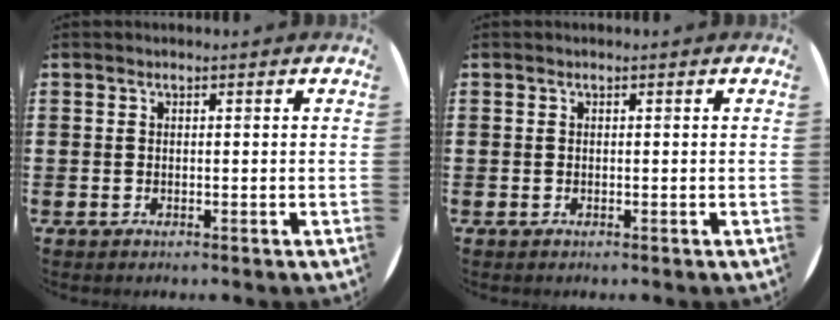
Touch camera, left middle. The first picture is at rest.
{"total": 0.0}